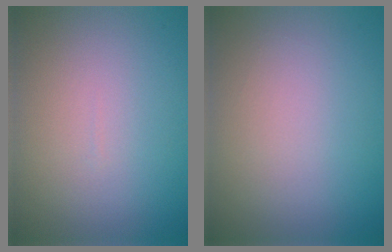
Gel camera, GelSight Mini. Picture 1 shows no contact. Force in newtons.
{"total": 0.0}